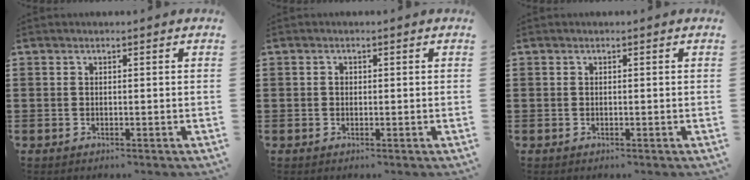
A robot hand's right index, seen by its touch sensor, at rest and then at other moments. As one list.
[{"total": 0.6, "force": [0.0, 0.5, 0.4], "torque": [-0.009, 0.000, 0.000]}, {"total": 0.0}]